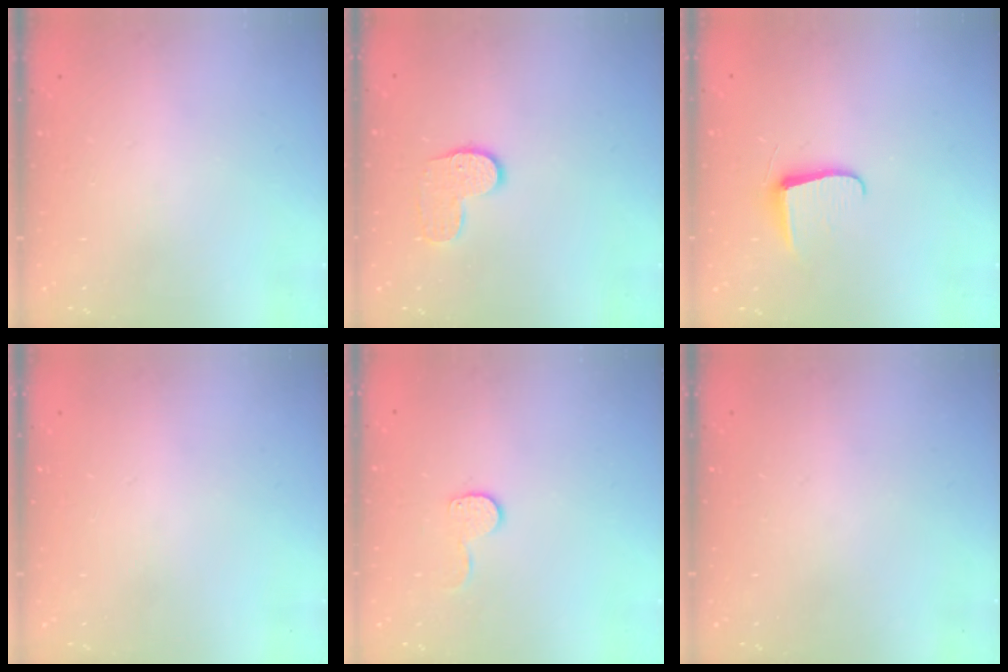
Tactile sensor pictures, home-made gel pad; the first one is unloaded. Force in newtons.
{"total": 7.3, "press": 7.3, "slide": 0.2}
{"total": 6.2, "press": 6.2, "slide": 0.7}
{"total": 0.0}
{"total": 6.8, "press": 6.7, "slide": 0.6}
{"total": 0.0}